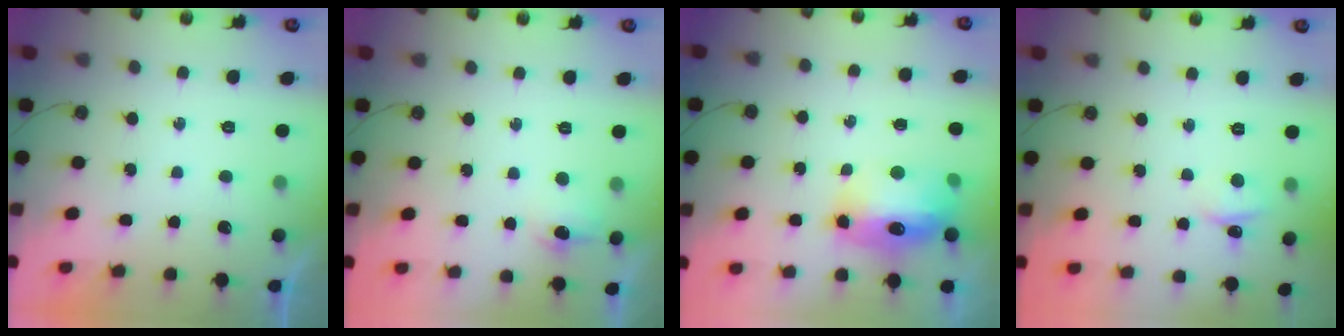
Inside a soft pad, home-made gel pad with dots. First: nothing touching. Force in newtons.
{"total": 6.4, "press": 6.4, "slide": 0.4}
{"total": 13.6, "press": 13.5, "slide": 1.3}
{"total": 2.9, "press": 2.8, "slide": 0.3}